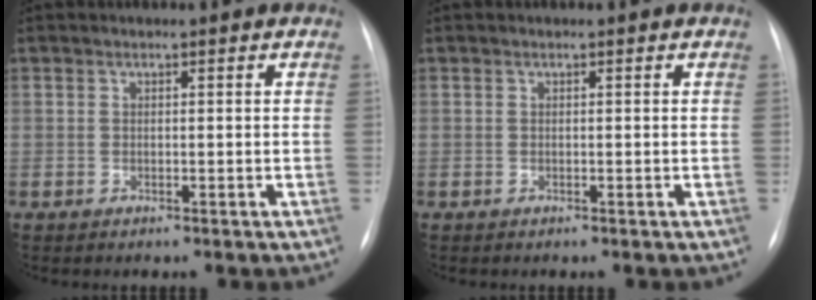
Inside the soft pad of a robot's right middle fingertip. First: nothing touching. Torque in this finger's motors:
{"motor_torque": [-0.26, 0.12, 0.00, -0.01]}